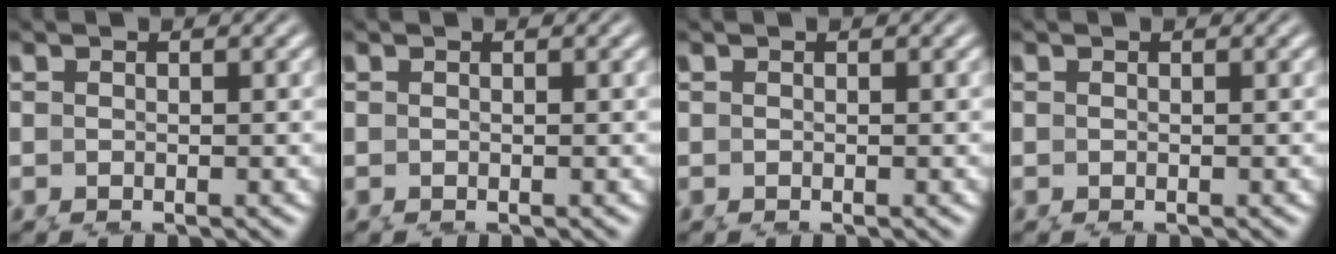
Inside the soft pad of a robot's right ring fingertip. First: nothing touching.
{"total": 0.0}
{"total": 0.0}
{"total": 0.0}